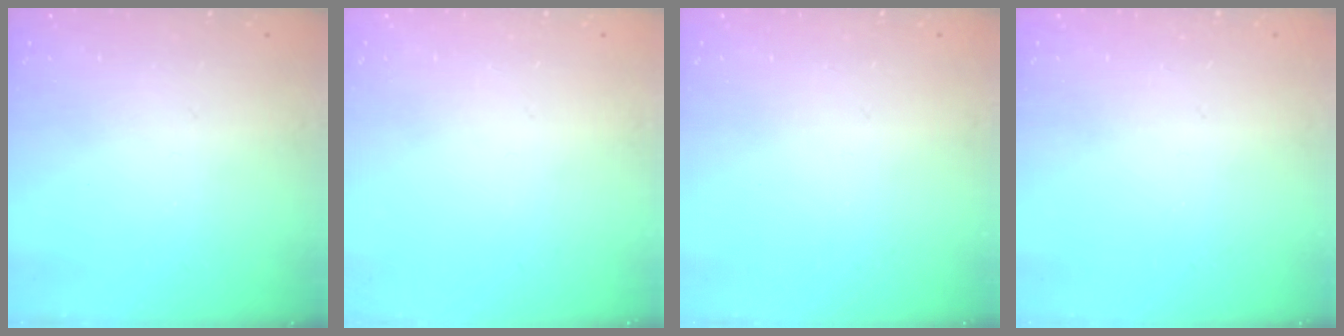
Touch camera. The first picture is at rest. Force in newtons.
{"total": 0.0}
{"total": 0.0}
{"total": 0.0}